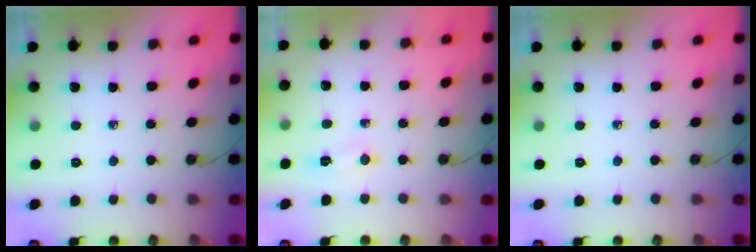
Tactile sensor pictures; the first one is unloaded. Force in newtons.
{"total": 4.1, "press": 3.7, "slide": 1.8}
{"total": 0.0}